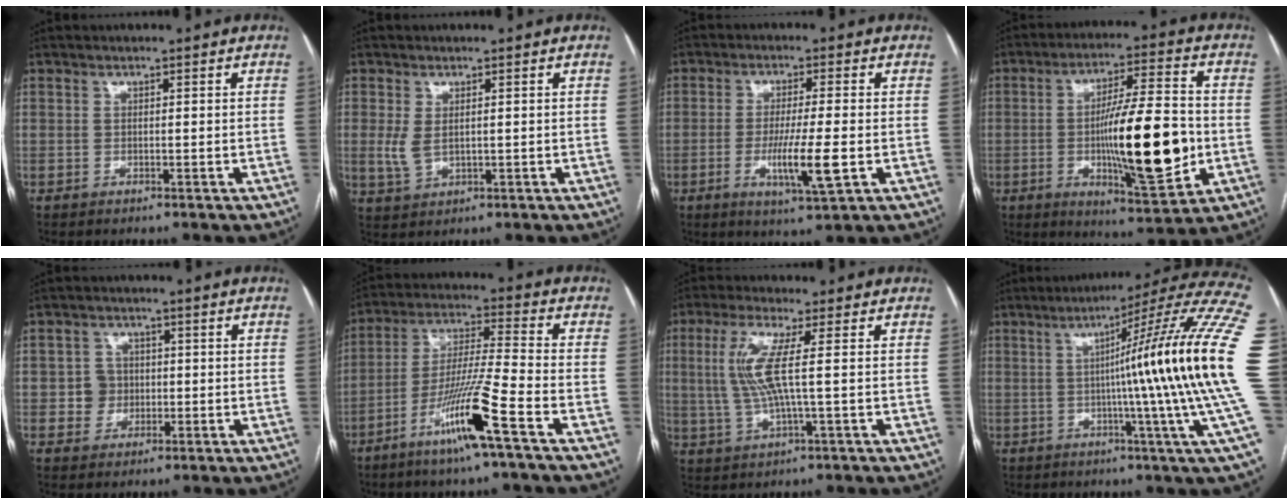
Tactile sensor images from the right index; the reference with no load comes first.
{"total": 3.3, "force": [0.3, 1.7, 2.8], "torque": [-0.067, -0.001, 0.016]}
{"total": 8.2, "force": [-2.0, 0.1, 7.9], "torque": [-0.145, -0.021, -0.036]}
{"total": 17.6, "force": [-2.9, 2.6, 17.2], "torque": [-0.281, -0.009, -0.040]}
{"total": 3.6, "force": [-0.3, 3.5, 0.6], "torque": [-0.001, 0.014, 0.000]}
{"total": 12.8, "force": [-6.8, -1.1, 10.8], "torque": [-0.212, -0.020, -0.133]}
{"total": 7.7, "force": [1.1, 0.2, 7.6], "torque": [-0.178, 0.003, 0.021]}
{"total": 23.9, "force": [0.5, -3.0, 23.7], "torque": [-0.217, 0.019, -0.011]}